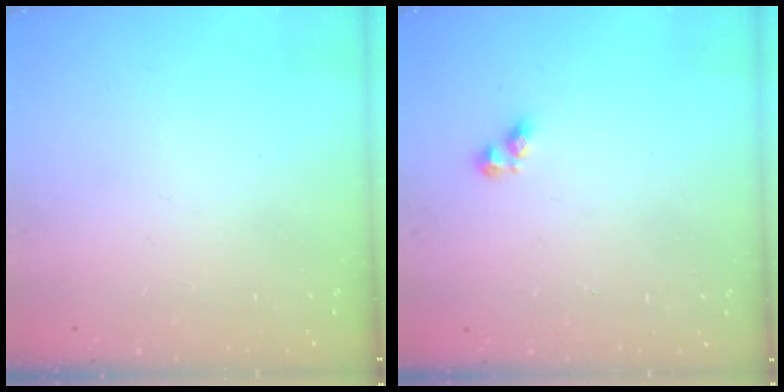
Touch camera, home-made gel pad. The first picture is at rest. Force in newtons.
{"total": 2.8, "press": 2.8, "slide": 0.3}